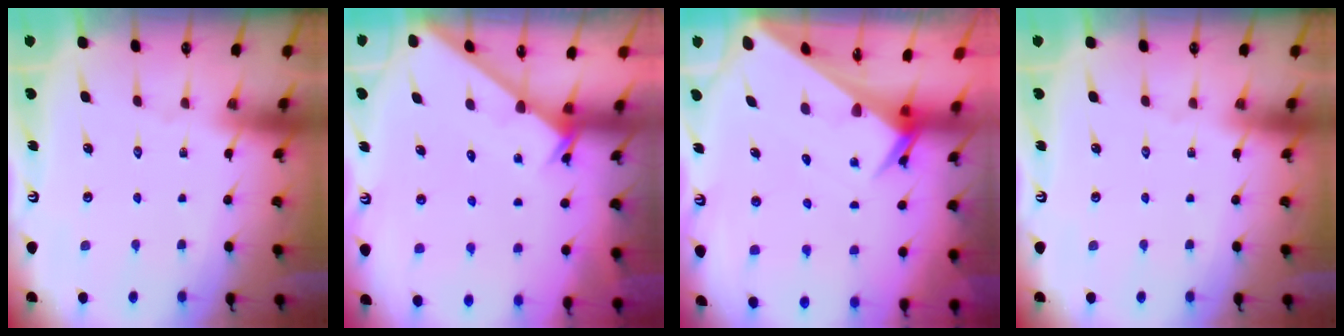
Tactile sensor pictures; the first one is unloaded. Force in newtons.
{"total": 1.9, "press": 1.9, "slide": 0.1}
{"total": 4.2, "press": 4.1, "slide": 0.3}
{"total": 0.0}